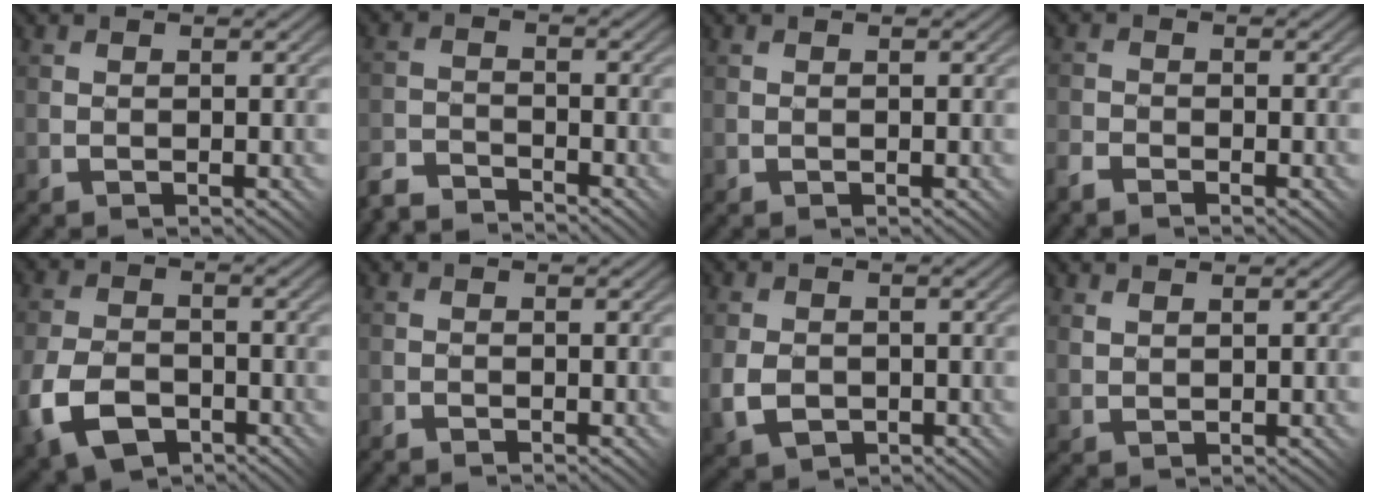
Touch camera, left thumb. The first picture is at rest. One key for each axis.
{"total": 4.7, "fx": -4.6, "fy": 0.8, "fz": 0.7, "tx": -0.014, "ty": 0.000, "tz": -0.100}
{"total": 0.0}
{"total": 2.8, "fx": -2.3, "fy": 1.3, "fz": 1.1, "tx": -0.030, "ty": -0.001, "tz": -0.053}
{"total": 8.7, "fx": -4.1, "fy": 5.5, "fz": 5.3, "tx": -0.137, "ty": -0.017, "tz": -0.081}
{"total": 0.8, "fx": -0.8, "fy": 0.0, "fz": -0.2, "tx": 0.002, "ty": 0.003, "tz": -0.020}
{"total": 5.0, "fx": -1.2, "fy": 3.8, "fz": 3.0, "tx": -0.074, "ty": -0.019, "tz": -0.017}
{"total": 1.5, "fx": 1.3, "fy": 0.3, "fz": 0.7, "tx": -0.021, "ty": 0.001, "tz": 0.027}